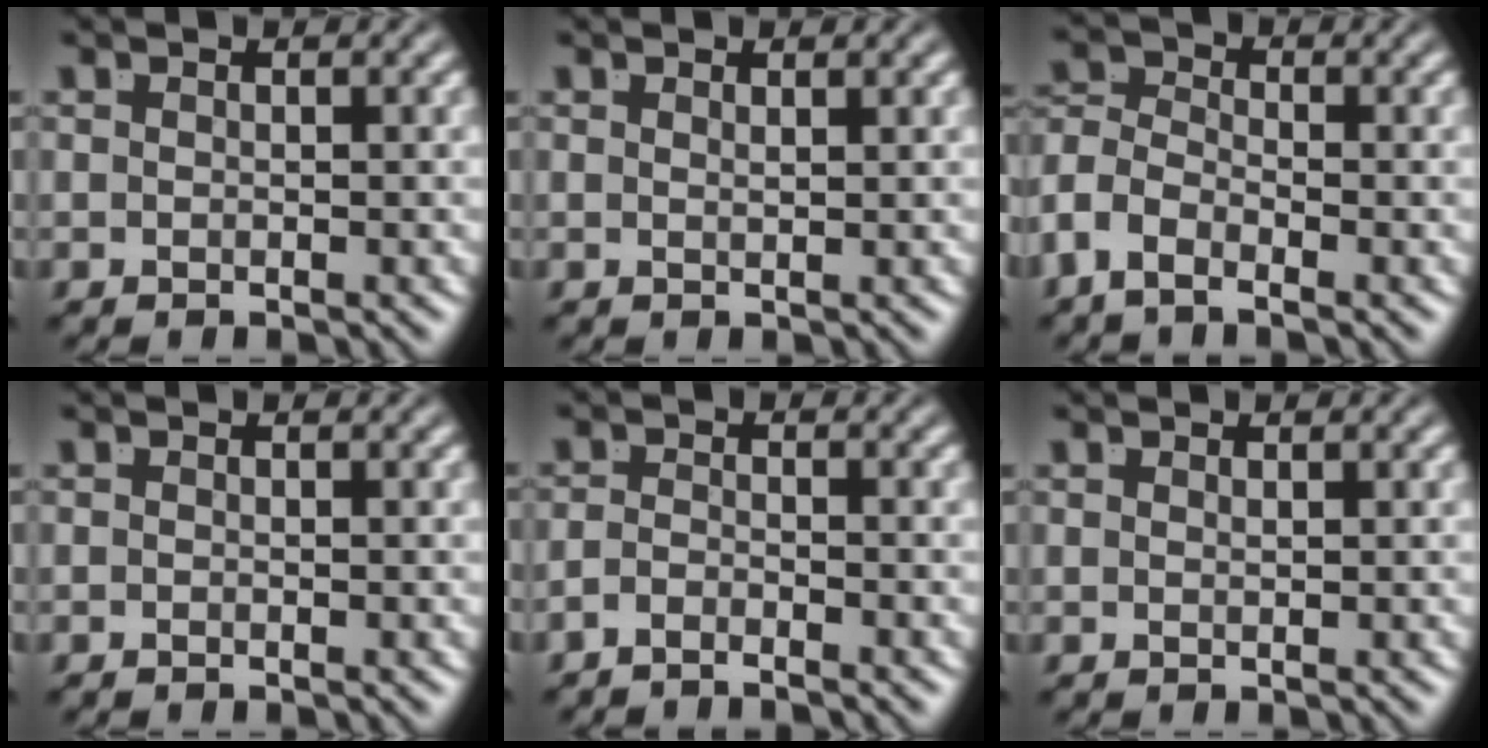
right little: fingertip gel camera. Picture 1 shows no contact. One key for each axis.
{"total": 1.0, "fx": 0.3, "fy": -0.9, "fz": 0.2, "tx": -0.002, "ty": -0.006, "tz": 0.012}
{"total": 4.5, "fx": -1.7, "fy": 3.4, "fz": 2.3, "tx": -0.066, "ty": -0.023, "tz": -0.031}
{"total": 0.6, "fx": -0.3, "fy": -0.5, "fz": 0.0, "tx": 0.005, "ty": -0.002, "tz": -0.004}
{"total": 2.0, "fx": -1.9, "fy": -0.6, "fz": 0.3, "tx": -0.005, "ty": -0.012, "tz": -0.031}
{"total": 0.7, "fx": 0.2, "fy": -0.7, "fz": 0.1, "tx": -0.001, "ty": -0.005, "tz": 0.008}